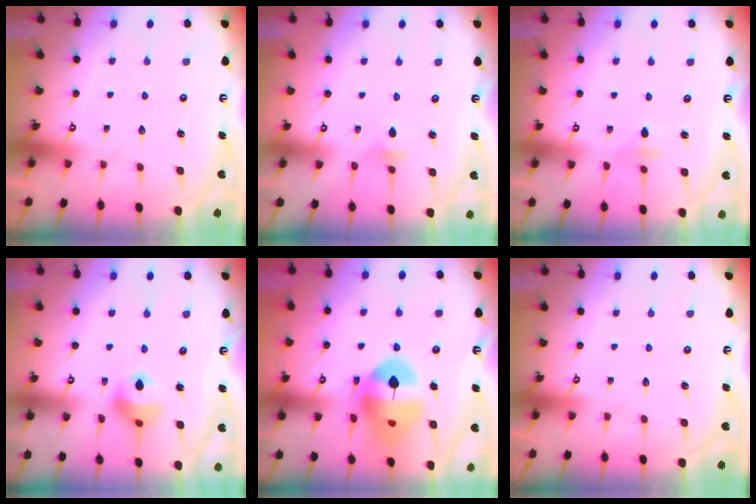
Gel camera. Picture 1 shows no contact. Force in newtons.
{"total": 3.9, "press": 3.8, "slide": 1.0}
{"total": 3.7, "press": 3.6, "slide": 0.8}
{"total": 9.8, "press": 9.7, "slide": 1.1}
{"total": 14.3, "press": 14.2, "slide": 1.4}
{"total": 0.0}